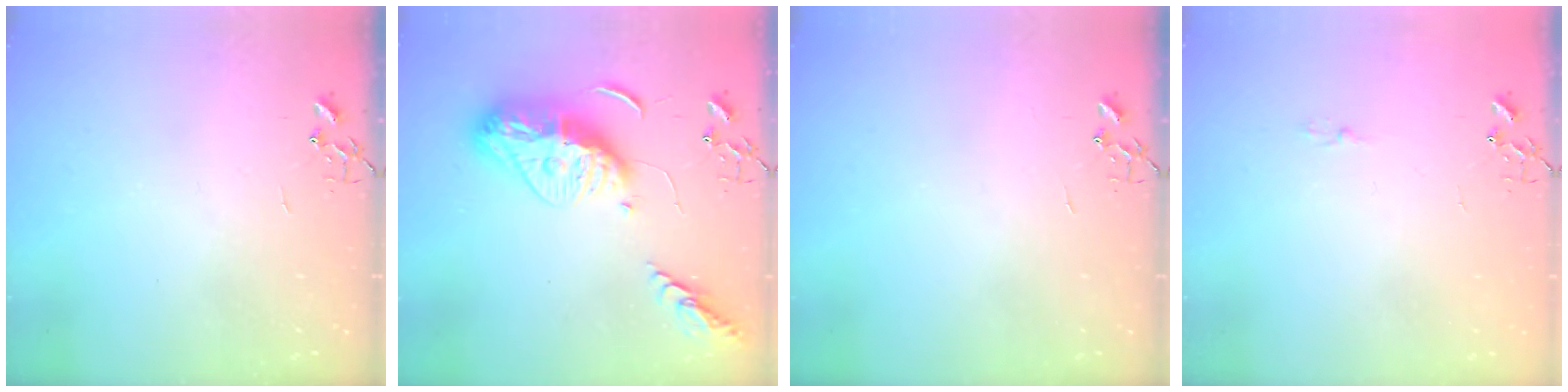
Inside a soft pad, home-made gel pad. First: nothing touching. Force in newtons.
{"total": 16.9, "press": 16.8, "slide": 1.6}
{"total": 0.0}
{"total": 3.4, "press": 3.4, "slide": 0.5}